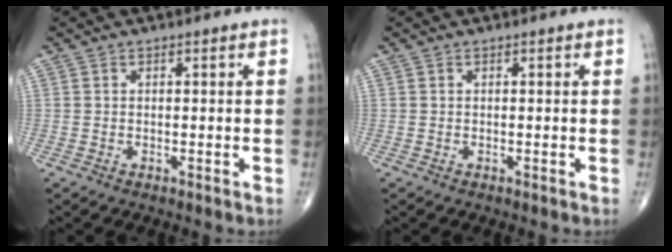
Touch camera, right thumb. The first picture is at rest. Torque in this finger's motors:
{"motor_torque": [-0.15, 0.15, -0.05, -0.05, 0.00]}